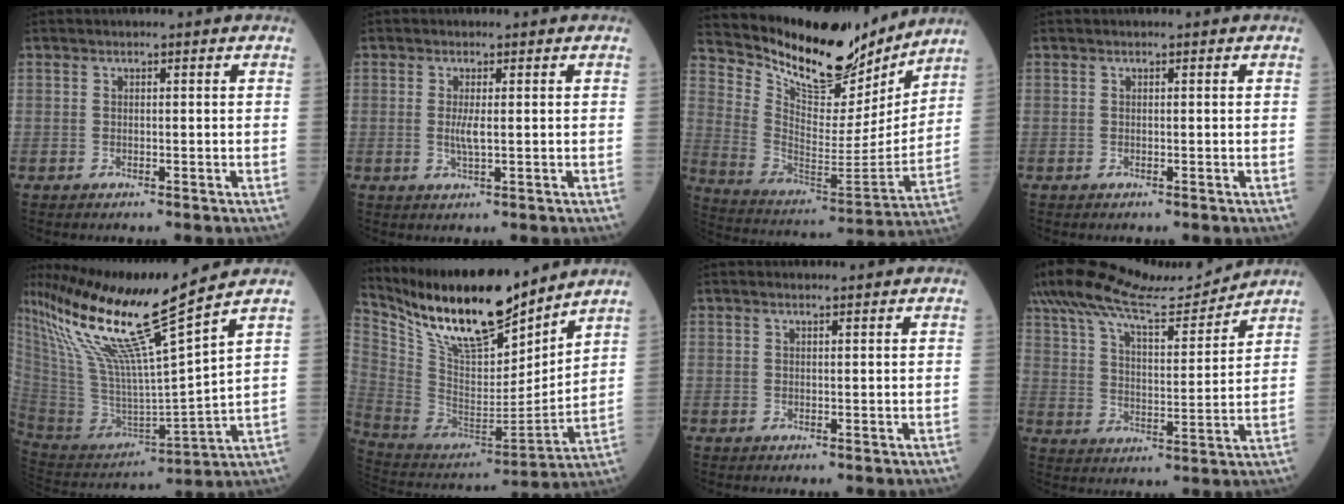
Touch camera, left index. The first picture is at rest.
{"total": 2.0, "force": [-0.1, 0.3, 2.0], "torque": [-0.048, -0.008, 0.001]}
{"total": 18.8, "force": [17.0, 5.1, 6.3], "torque": [-0.121, -0.041, 0.275]}
{"total": 0.0}
{"total": 19.5, "force": [13.6, -2.0, 13.9], "torque": [-0.258, -0.020, 0.255]}
{"total": 19.9, "force": [16.4, 4.2, 10.5], "torque": [-0.197, -0.013, 0.305]}
{"total": 0.6, "force": [0.6, 0.0, 0.2], "torque": [-0.010, 0.002, 0.013]}
{"total": 15.2, "force": [14.2, 0.9, 5.3], "torque": [-0.111, 0.010, 0.238]}